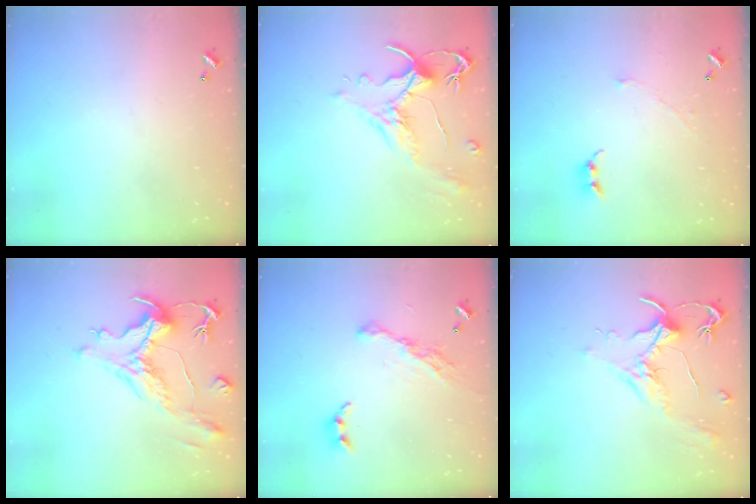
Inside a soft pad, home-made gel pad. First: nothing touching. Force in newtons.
{"total": 1.5, "press": 1.0, "slide": 1.1}
{"total": 2.3, "press": 2.2, "slide": 0.3}
{"total": 2.0, "press": 1.0, "slide": 1.7}
{"total": 9.9, "press": 9.9, "slide": 0.5}
{"total": 2.0, "press": 1.8, "slide": 0.8}